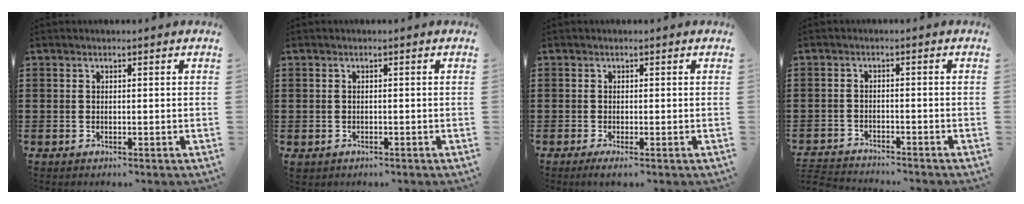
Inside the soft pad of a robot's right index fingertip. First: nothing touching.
{"total": 0.7, "force": [-0.5, 0.4, 0.1], "torque": [-0.004, 0.002, -0.013]}
{"total": 0.9, "force": [-0.5, 0.0, 0.7], "torque": [-0.018, -0.008, -0.011]}
{"total": 2.4, "force": [-2.4, 0.1, -0.3], "torque": [-0.004, 0.000, -0.055]}